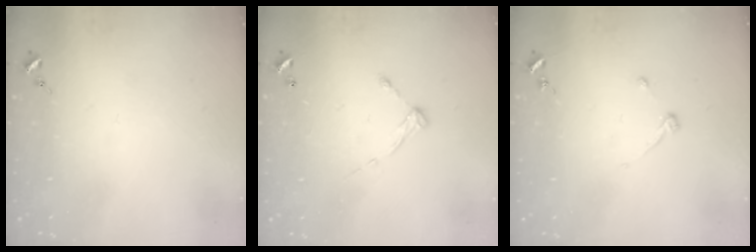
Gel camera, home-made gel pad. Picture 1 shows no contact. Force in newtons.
{"total": 6.9, "press": 6.9, "slide": 0.5}
{"total": 3.3, "press": 3.3, "slide": 0.4}